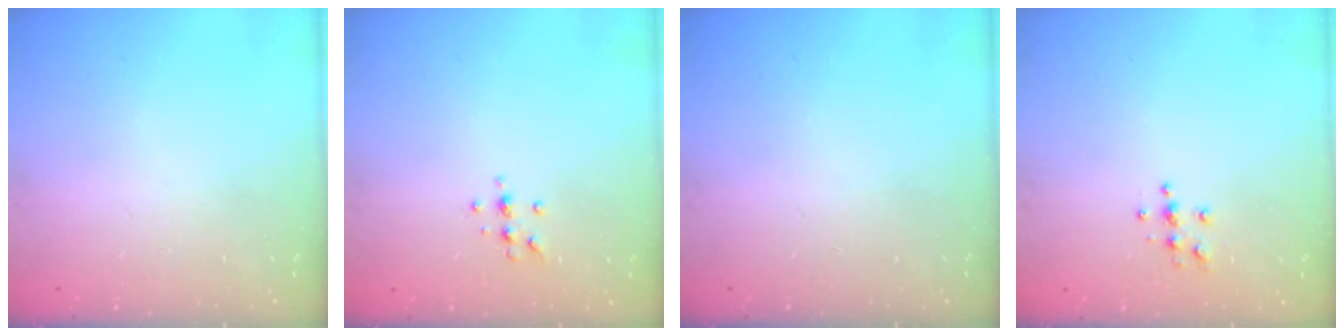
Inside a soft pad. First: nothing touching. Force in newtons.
{"total": 5.7, "press": 5.5, "slide": 1.6}
{"total": 0.0}
{"total": 3.9, "press": 3.8, "slide": 0.4}